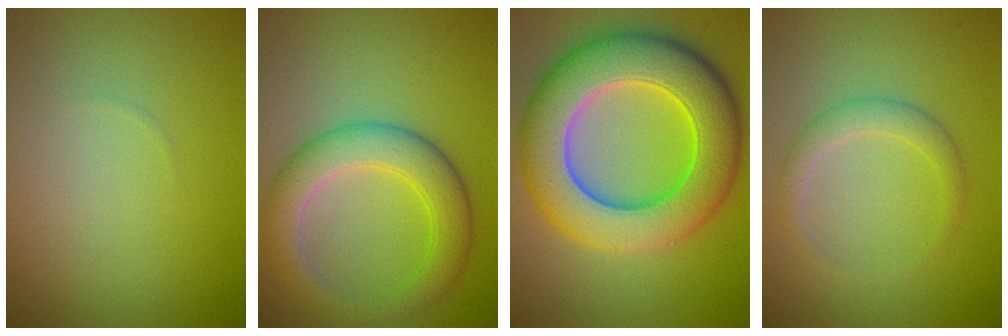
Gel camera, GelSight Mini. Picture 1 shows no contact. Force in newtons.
{"total": 5.3, "press": 5.3, "slide": 0.1}
{"total": 11.3, "press": 11.3, "slide": 0.4}
{"total": 1.9, "press": 1.9, "slide": 0.1}